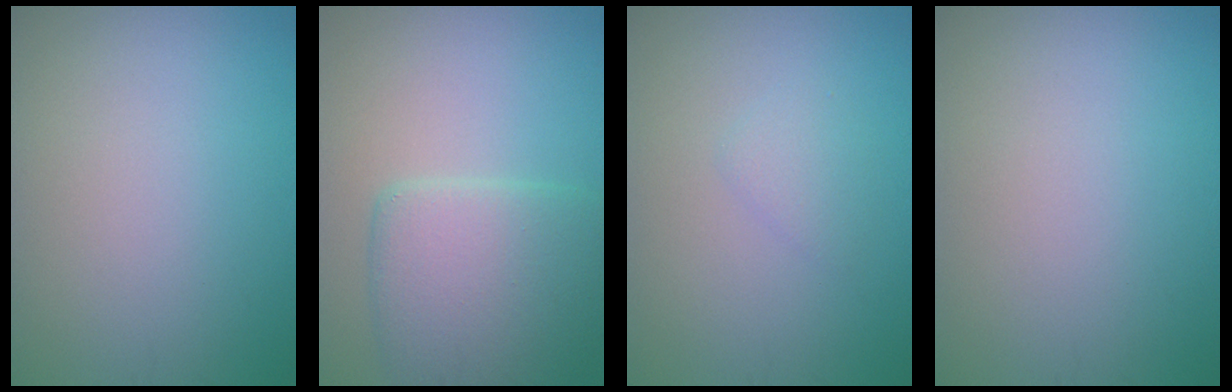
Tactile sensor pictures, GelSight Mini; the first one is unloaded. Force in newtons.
{"total": 6.3, "press": 6.2, "slide": 0.5}
{"total": 1.2, "press": 1.2, "slide": 0.1}
{"total": 0.0}